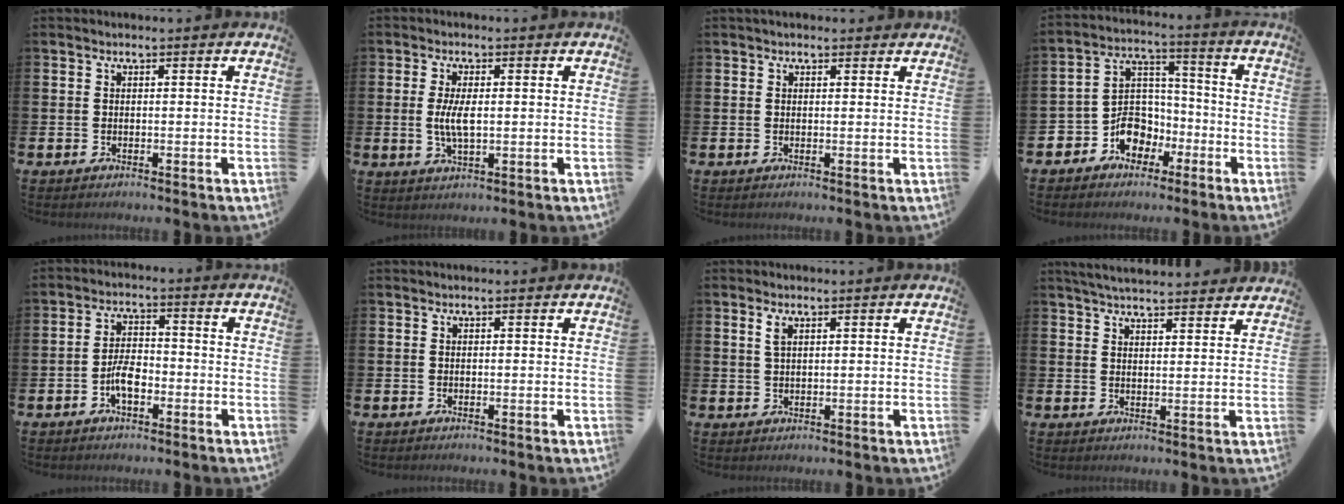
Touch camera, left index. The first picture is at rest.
{"total": 4.3, "force": [0.3, 1.6, 4.0], "torque": [-0.078, -0.001, 0.000]}
{"total": 0.8, "force": [0.6, 0.4, 0.3], "torque": [0.005, 0.002, 0.008]}
{"total": 6.8, "force": [-3.3, 5.7, 1.9], "torque": [-0.059, 0.004, -0.067]}
{"total": 4.2, "force": [-1.7, 2.0, 3.2], "torque": [-0.057, 0.003, -0.035]}
{"total": 0.0}
{"total": 1.8, "force": [1.2, 0.7, 1.1], "torque": [-0.005, -0.004, 0.017]}
{"total": 4.3, "force": [4.2, 0.2, 0.6], "torque": [-0.018, -0.023, 0.075]}